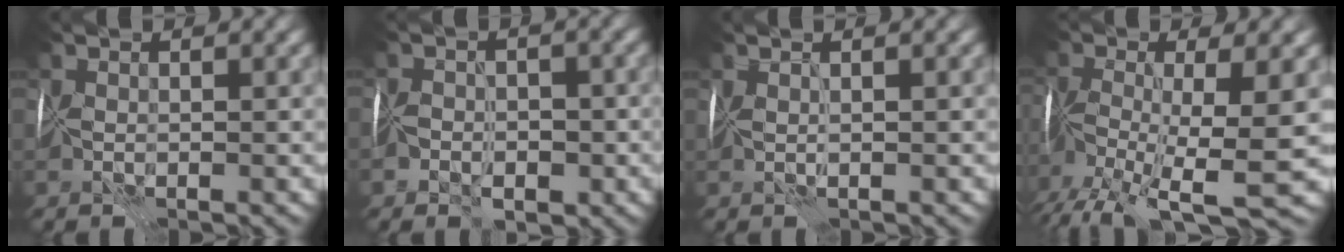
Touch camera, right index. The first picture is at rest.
{"total": 3.2, "force": [-2.0, 2.0, 1.5], "torque": [-0.009, -0.002, -0.039]}
{"total": 0.9, "force": [0.6, -0.5, 0.5], "torque": [-0.004, 0.002, 0.008]}
{"total": 10.4, "force": [-4.3, 2.2, 9.2], "torque": [-0.165, -0.018, -0.077]}